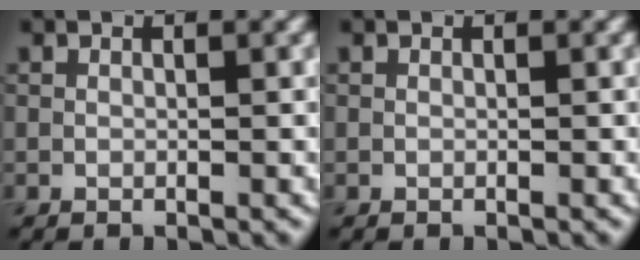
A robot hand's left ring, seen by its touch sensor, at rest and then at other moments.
{"total": 0.0}